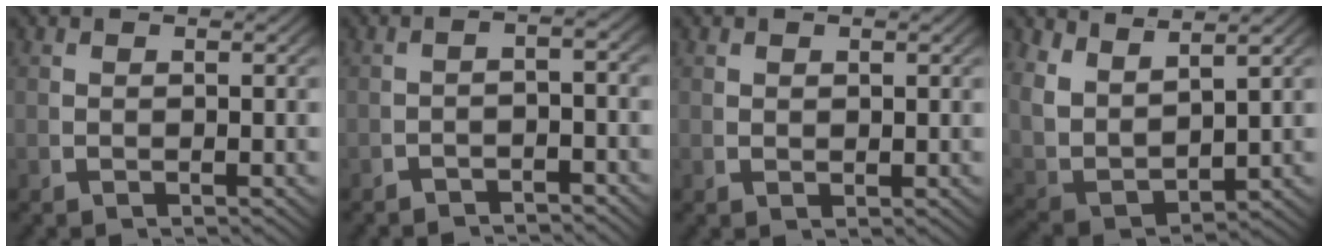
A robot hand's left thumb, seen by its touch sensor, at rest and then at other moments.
{"total": 2.5, "force": [-2.3, 0.4, 0.9], "torque": [-0.014, -0.007, -0.035]}
{"total": 0.9, "force": [0.7, 0.5, 0.3], "torque": [-0.003, -0.007, 0.021]}
{"total": 7.9, "force": [2.0, 5.8, 5.0], "torque": [-0.146, -0.033, 0.054]}